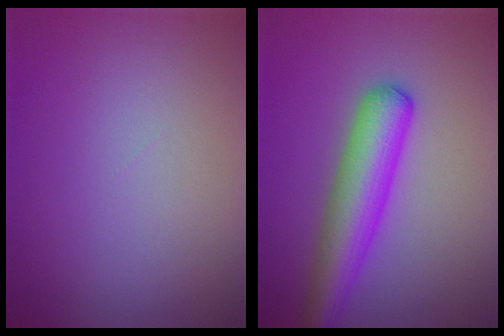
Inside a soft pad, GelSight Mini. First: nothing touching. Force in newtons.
{"total": 5.5, "press": 5.5, "slide": 0.2}